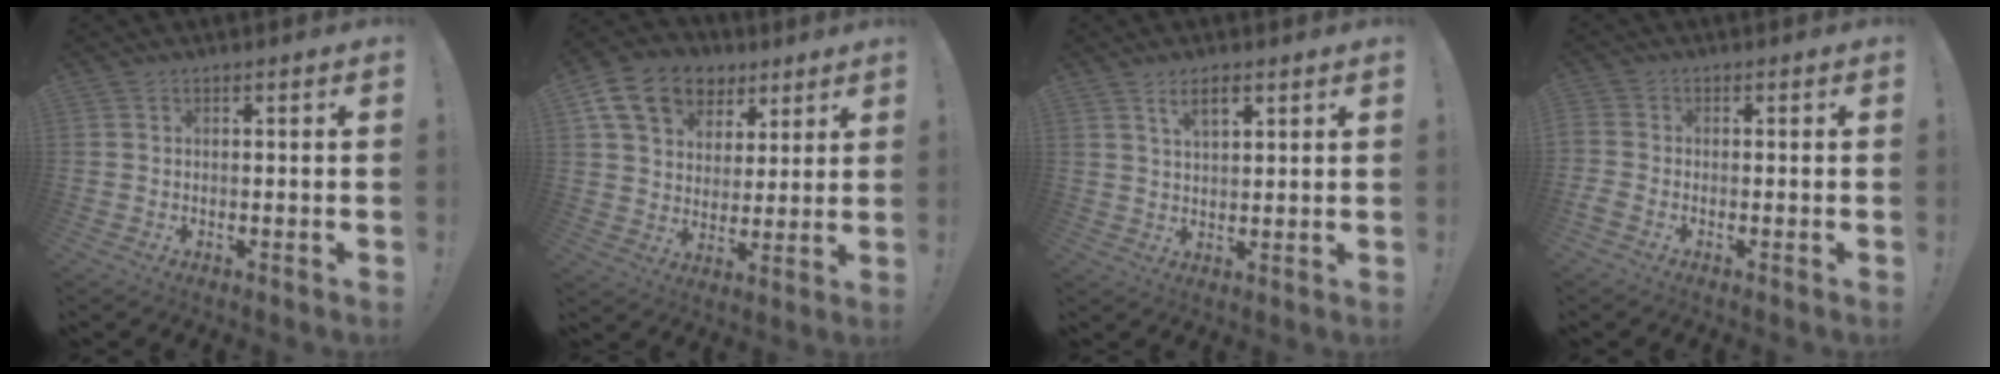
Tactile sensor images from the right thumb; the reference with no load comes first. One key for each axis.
{"total": 16.1, "fx": 8.3, "fy": 11.5, "fz": 7.6, "tx": -0.115, "ty": -0.036, "tz": 0.159}
{"total": 5.0, "fx": 2.8, "fy": 2.1, "fz": 3.6, "tx": -0.058, "ty": -0.008, "tz": 0.047}
{"total": 2.3, "fx": -1.1, "fy": 1.4, "fz": 1.4, "tx": -0.039, "ty": -0.003, "tz": -0.022}